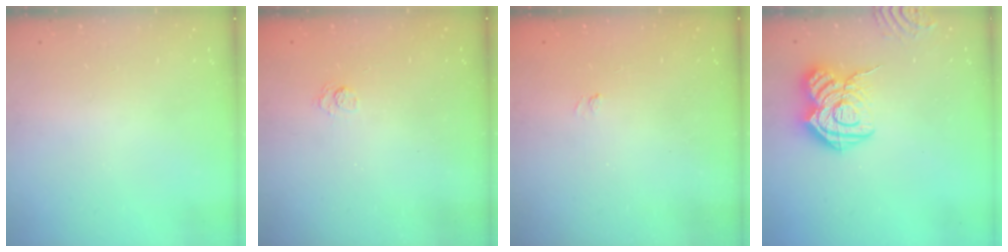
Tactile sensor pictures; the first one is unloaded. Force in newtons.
{"total": 2.6, "press": 2.3, "slide": 1.3}
{"total": 1.0, "press": 0.2, "slide": 1.0}
{"total": 16.7, "press": 16.7, "slide": 1.4}